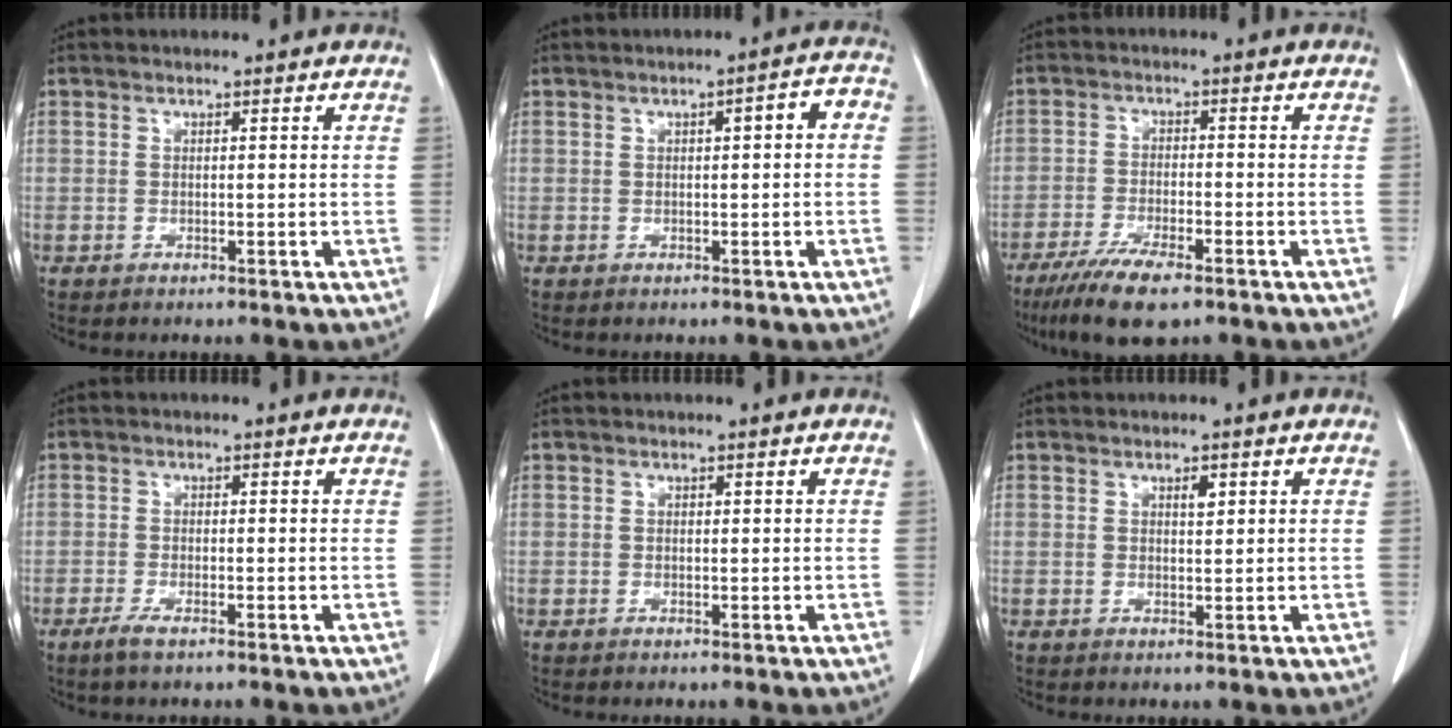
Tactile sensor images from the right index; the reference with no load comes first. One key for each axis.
{"total": 3.5, "fx": 0.2, "fy": 0.9, "fz": 3.4, "tx": -0.042, "ty": 0.018, "tz": -0.002}
{"total": 8.5, "fx": -5.9, "fy": 1.7, "fz": 5.9, "tx": -0.105, "ty": -0.017, "tz": -0.099}
{"total": 2.1, "fx": -1.4, "fy": 0.3, "fz": 1.6, "tx": -0.033, "ty": -0.003, "tz": -0.030}
{"total": 0.0}
{"total": 1.4, "fx": 0.7, "fy": 0.5, "fz": 1.1, "tx": -0.017, "ty": -0.002, "tz": 0.010}